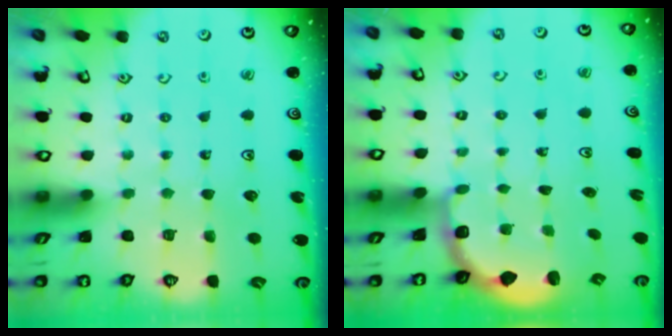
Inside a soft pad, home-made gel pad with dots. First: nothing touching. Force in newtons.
{"total": 2.7, "press": 2.1, "slide": 1.7}